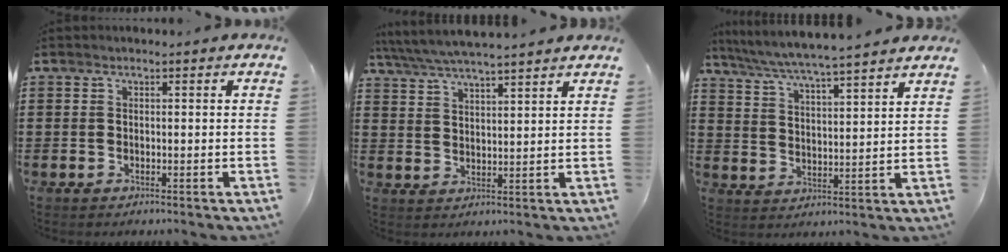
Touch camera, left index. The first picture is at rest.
{"total": 5.0, "force": [4.7, -0.1, 1.7], "torque": [-0.048, -0.024, 0.081]}
{"total": 5.0, "force": [4.7, -0.6, 1.6], "torque": [-0.053, -0.032, 0.077]}